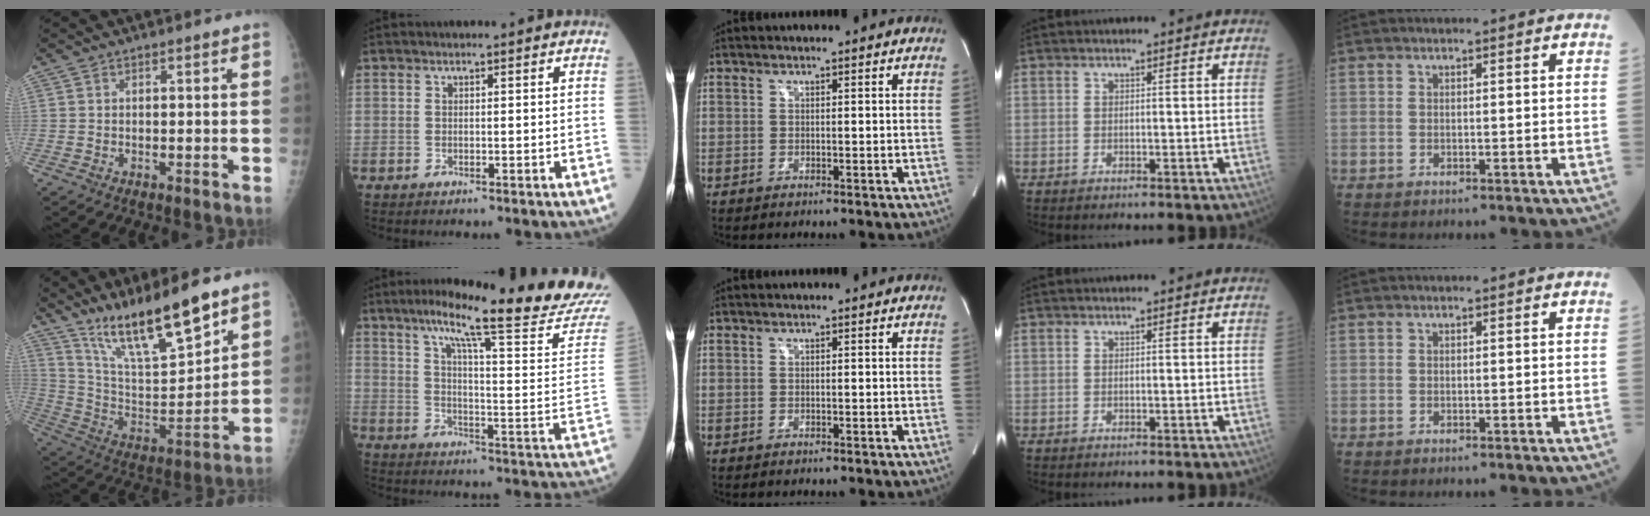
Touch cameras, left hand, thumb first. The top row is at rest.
{"thumb": {"total": 18.2, "force": [13.7, 3.7, 11.4], "torque": [-0.168, -0.078, 0.255]}, "index": {"total": 24.8, "force": [20.6, -0.9, 13.6], "torque": [-0.199, -0.063, 0.268]}}